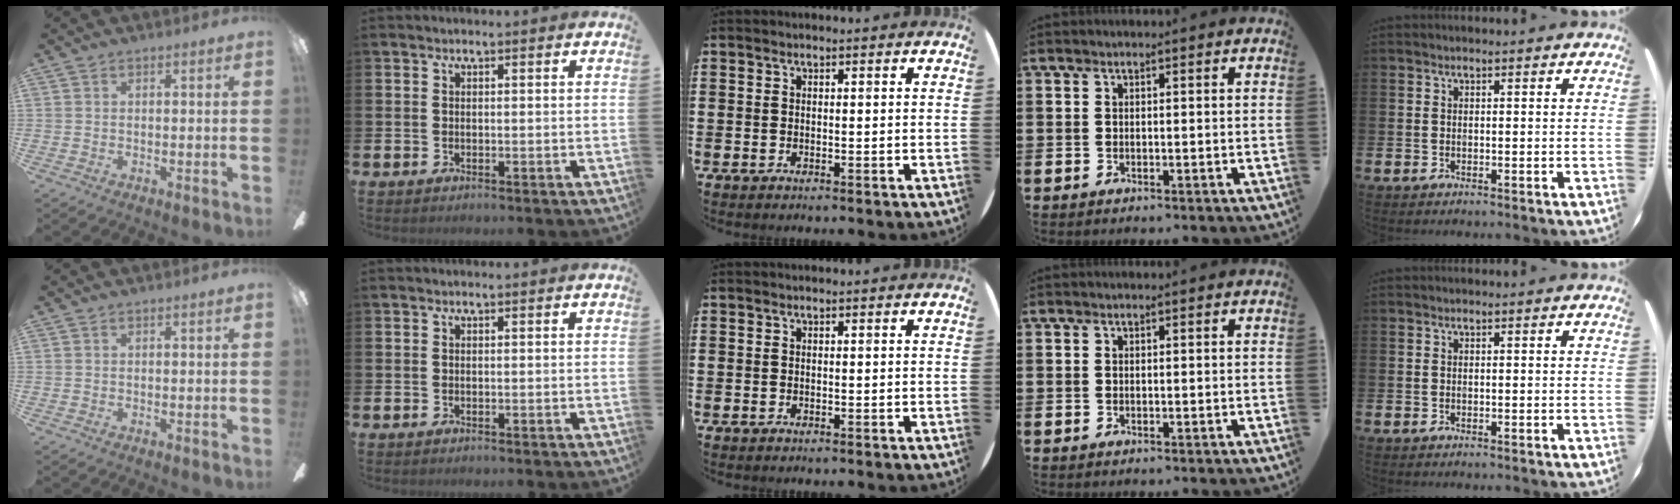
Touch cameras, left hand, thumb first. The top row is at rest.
{}